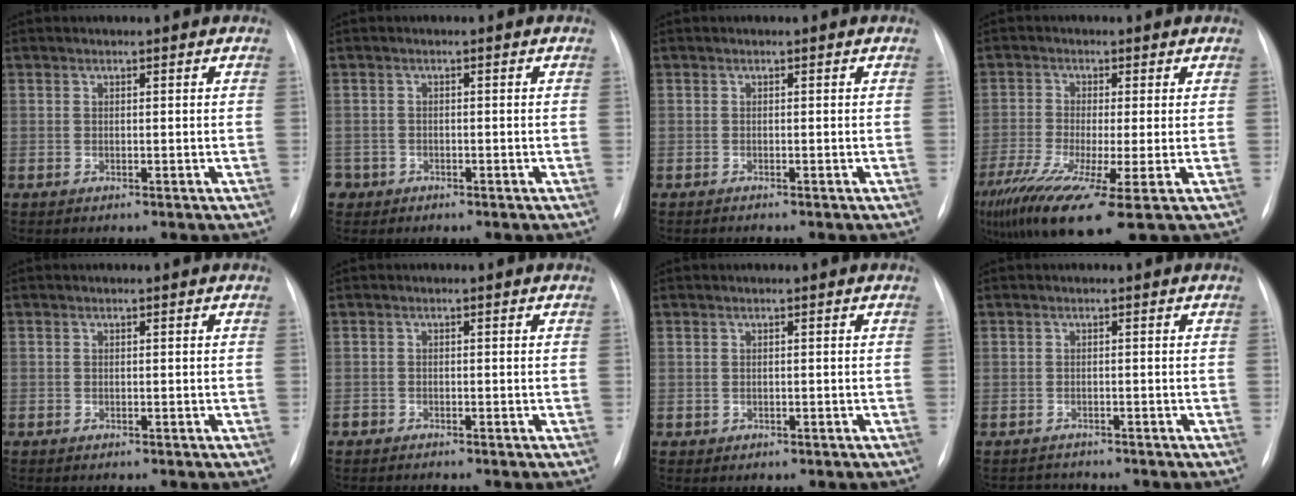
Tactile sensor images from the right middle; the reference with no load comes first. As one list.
[{"total": 2.1, "force": [-1.2, 1.6, -0.1], "torque": [0.000, 0.008, -0.025]}, {"total": 0.7, "force": [-0.6, -0.1, 0.2], "torque": [-0.005, -0.002, -0.012]}, {"total": 13.7, "force": [-7.5, 1.5, 11.4], "torque": [-0.221, -0.042, -0.128]}, {"total": 0.0}, {"total": 1.3, "force": [-1.2, 0.3, 0.2], "torque": [-0.005, -0.002, -0.022]}, {"total": 0.7, "force": [-0.2, 0.6, 0.2], "torque": [-0.008, 0.001, 0.002]}, {"total": 2.0, "force": [-1.7, 0.9, -0.7], "torque": [0.005, -0.004, -0.027]}]